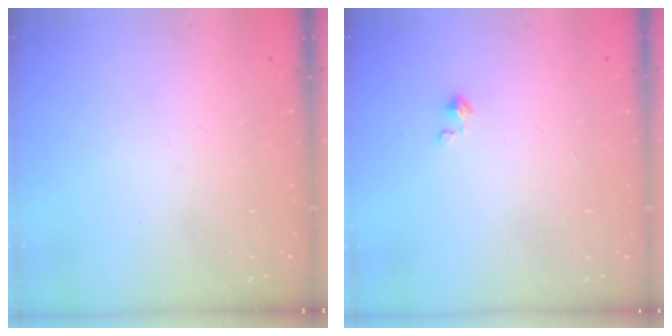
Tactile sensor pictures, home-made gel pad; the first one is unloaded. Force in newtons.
{"total": 0.0}